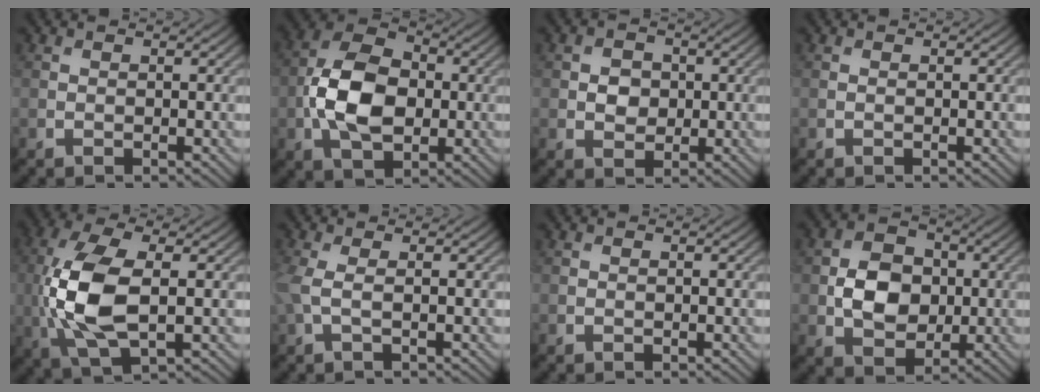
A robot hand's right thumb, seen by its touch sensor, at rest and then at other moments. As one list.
[{"total": 10.8, "force": [-1.3, 6.9, 8.2], "torque": [-0.179, 0.004, -0.029]}, {"total": 2.9, "force": [0.0, 2.5, 1.5], "torque": [-0.033, -0.001, -0.007]}, {"total": 0.0}, {"total": 11.2, "force": [-0.6, 5.3, 9.9], "torque": [-0.233, -0.001, -0.011]}, {"total": 2.7, "force": [0.1, 0.6, 2.6], "torque": [-0.072, 0.004, -0.004]}, {"total": 0.0}, {"total": 6.9, "force": [-0.2, 5.4, 4.3], "torque": [-0.083, 0.002, -0.010]}]